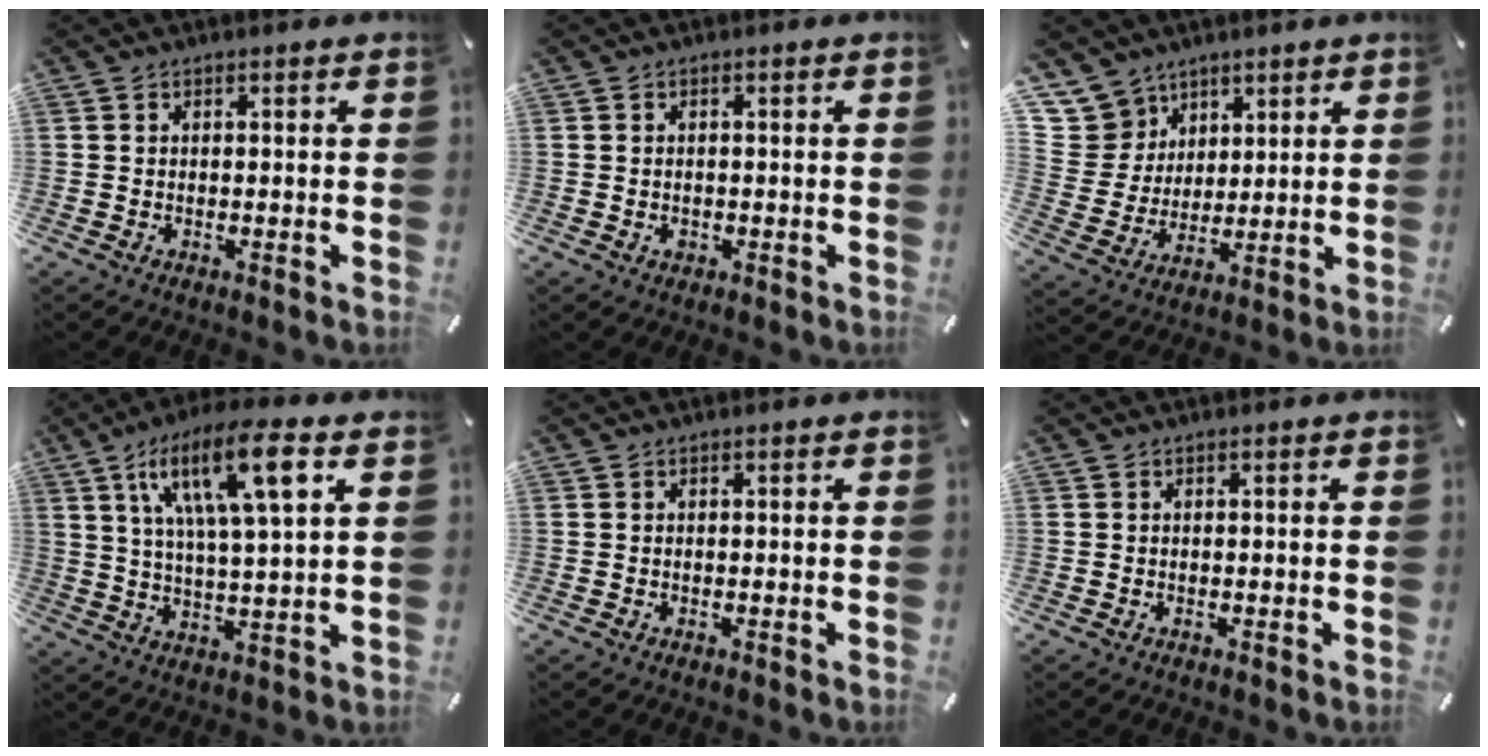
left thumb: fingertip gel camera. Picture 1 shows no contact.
{"total": 1.0, "force": [-0.2, 0.9, 0.4], "torque": [-0.007, 0.004, -0.006]}
{"total": 11.4, "force": [6.4, 9.4, 1.5], "torque": [-0.043, -0.043, 0.131]}
{"total": 15.8, "force": [7.8, 3.5, 13.3], "torque": [-0.241, -0.012, 0.125]}
{"total": 0.0}
{"total": 0.0}